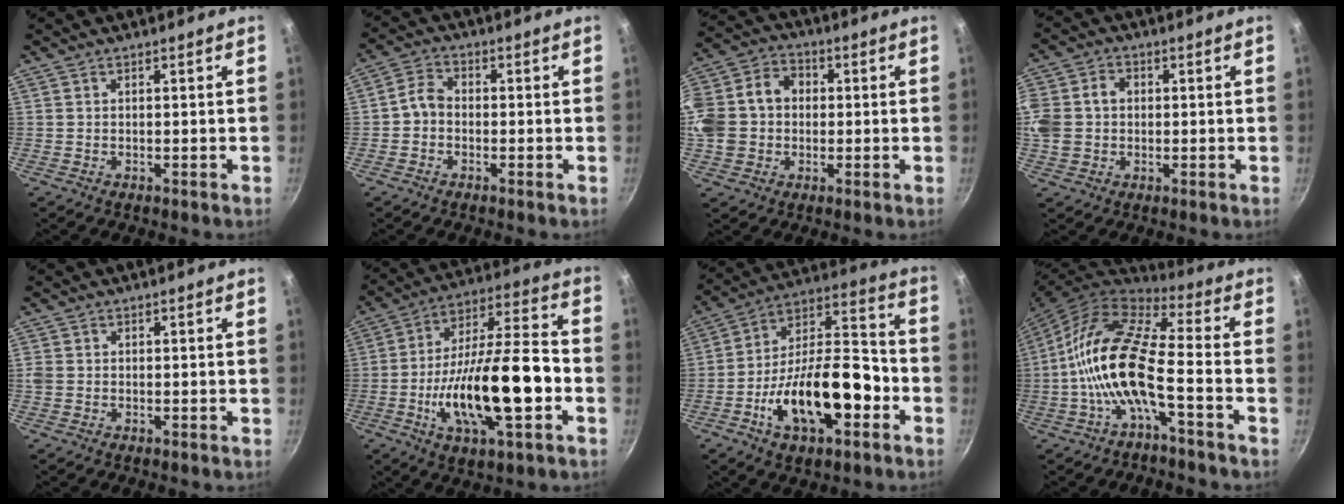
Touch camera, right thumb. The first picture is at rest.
{"total": 4.1, "force": [-1.0, 3.2, 2.4], "torque": [-0.039, 0.023, -0.032]}
{"total": 16.1, "force": [0.5, 13.3, 9.1], "torque": [-0.178, 0.037, 0.001]}
{"total": 11.2, "force": [0.9, 9.3, 6.1], "torque": [-0.139, 0.023, 0.009]}
{"total": 1.4, "force": [-0.2, 1.2, 0.7], "torque": [-0.014, 0.002, -0.004]}
{"total": 22.3, "force": [-5.6, 7.7, 20.1], "torque": [-0.331, 0.041, -0.093]}
{"total": 21.4, "force": [-7.3, 10.2, 17.3], "torque": [-0.263, 0.057, -0.124]}
{"total": 15.5, "force": [-4.0, 5.0, 14.2], "torque": [-0.277, 0.042, -0.091]}